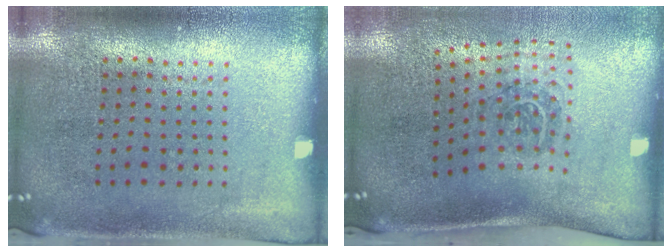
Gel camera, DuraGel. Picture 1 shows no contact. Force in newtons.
{"total": 2.0, "press": 1.2, "slide": 1.6}